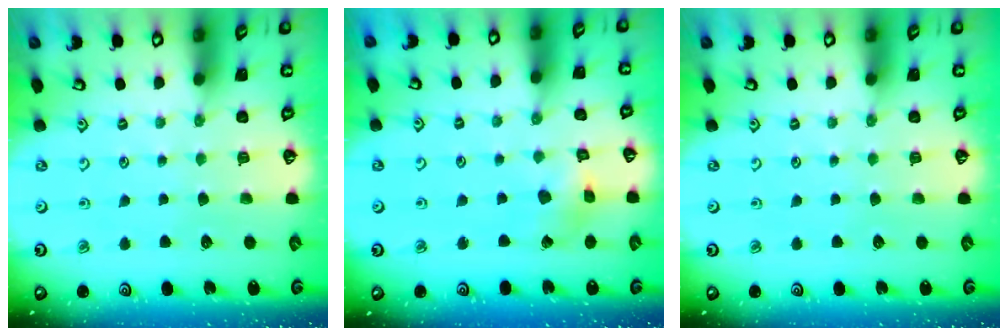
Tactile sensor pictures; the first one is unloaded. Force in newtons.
{"total": 4.1, "press": 4.1, "slide": 0.5}
{"total": 0.0}